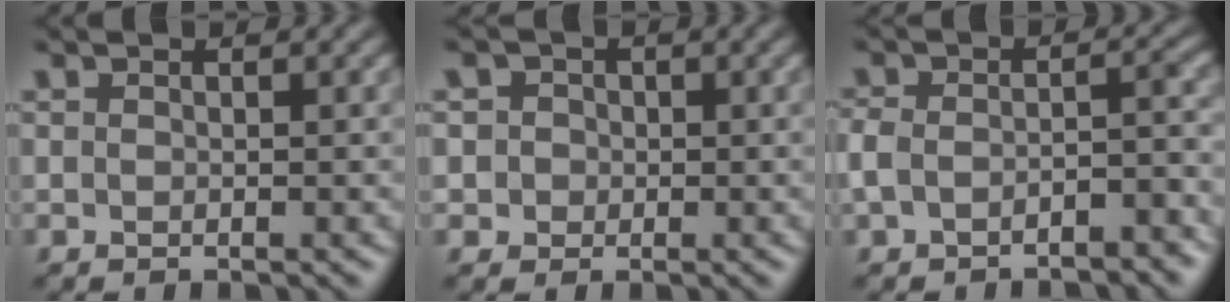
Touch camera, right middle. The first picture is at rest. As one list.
[{"total": 3.4, "force": [1.3, 2.9, 1.1], "torque": [-0.018, 0.012, 0.007]}, {"total": 5.0, "force": [-2.9, 2.4, 3.4], "torque": [-0.058, 0.004, -0.049]}]